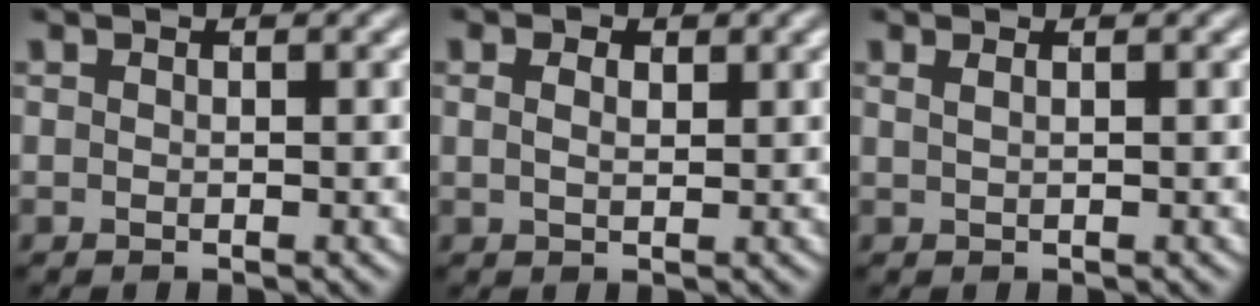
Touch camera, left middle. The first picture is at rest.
{"total": 2.9, "force": [1.4, 1.8, 1.8], "torque": [-0.029, 0.014, 0.001]}
{"total": 1.0, "force": [0.5, 0.5, 0.7], "torque": [-0.005, 0.001, 0.002]}